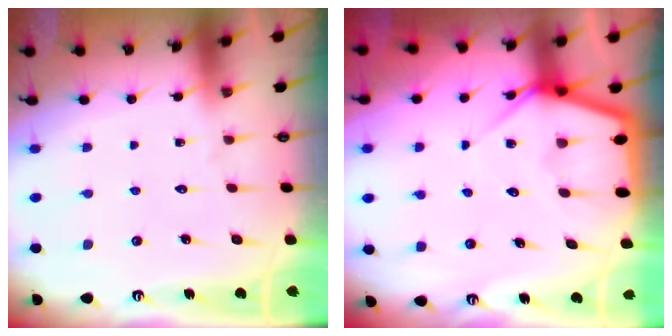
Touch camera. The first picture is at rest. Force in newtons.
{"total": 6.0, "press": 6.0, "slide": 0.5}